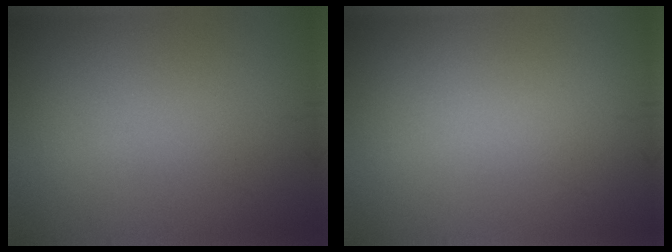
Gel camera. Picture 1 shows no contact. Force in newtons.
{"total": 0.0}